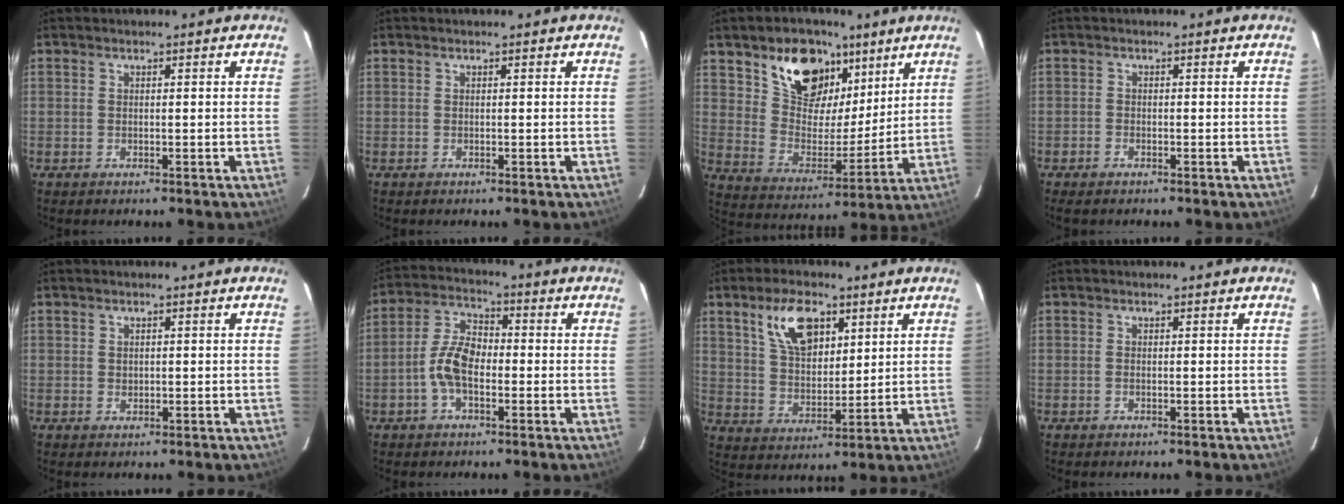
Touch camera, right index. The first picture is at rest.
{"total": 0.0}
{"total": 16.3, "force": [9.7, 10.0, 8.5], "torque": [-0.153, 0.019, 0.180]}
{"total": 1.7, "force": [-1.4, 0.8, 0.6], "torque": [-0.021, -0.001, -0.029]}
{"total": 0.9, "force": [0.2, 0.8, 0.3], "torque": [-0.003, 0.002, 0.006]}
{"total": 7.7, "force": [-2.1, 4.0, 6.2], "torque": [-0.130, 0.017, -0.042]}
{"total": 10.9, "force": [5.6, 5.6, 7.5], "torque": [-0.135, 0.016, 0.110]}
{"total": 0.0}